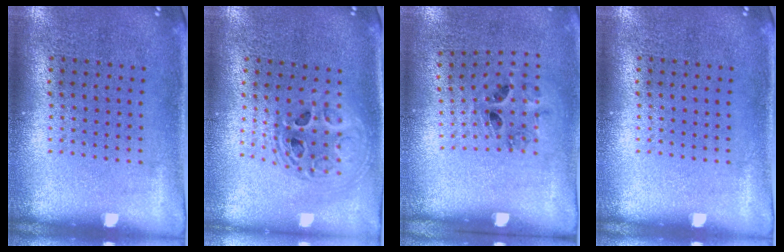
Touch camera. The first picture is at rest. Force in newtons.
{"total": 1.9, "press": 1.6, "slide": 1.1}
{"total": 1.4, "press": 0.8, "slide": 1.1}
{"total": 0.0}